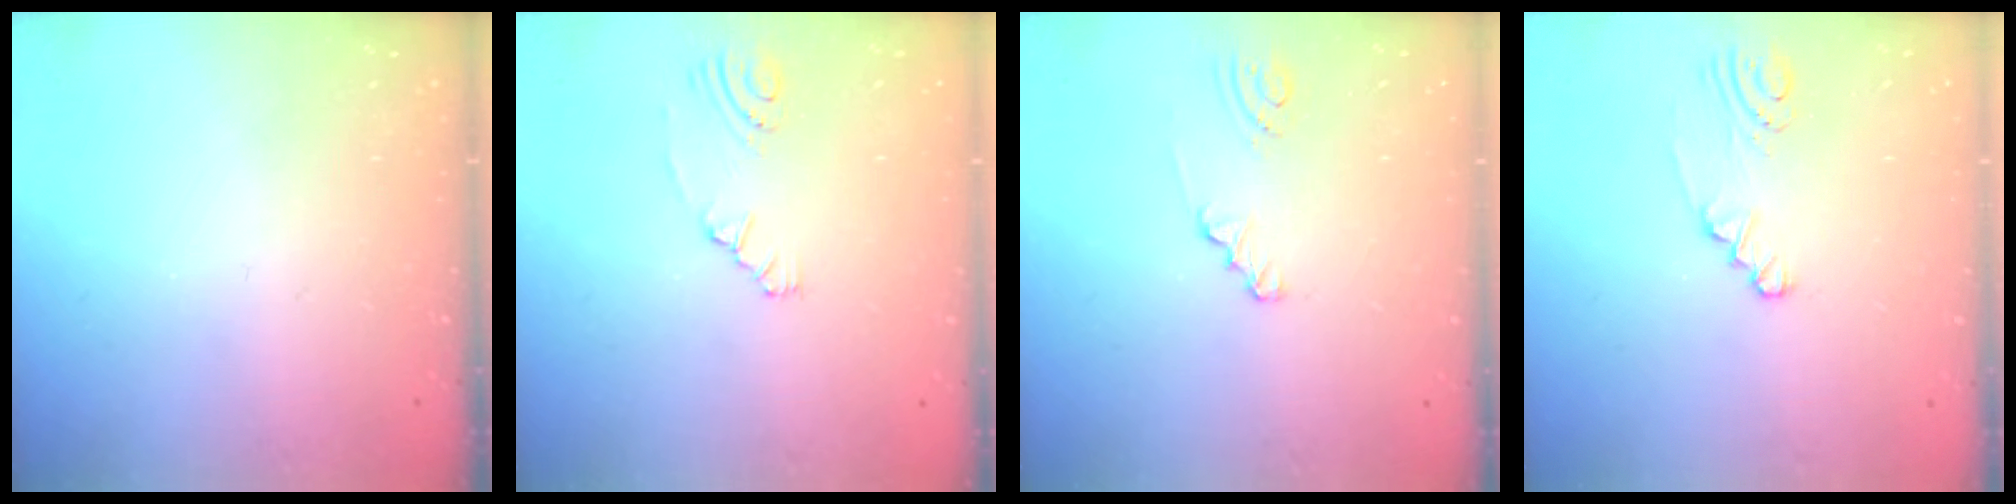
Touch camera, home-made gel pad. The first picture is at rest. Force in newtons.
{"total": 5.7, "press": 2.4, "slide": 5.2}
{"total": 1.9, "press": 1.9, "slide": 0.3}
{"total": 1.2, "press": 1.2, "slide": 0.1}